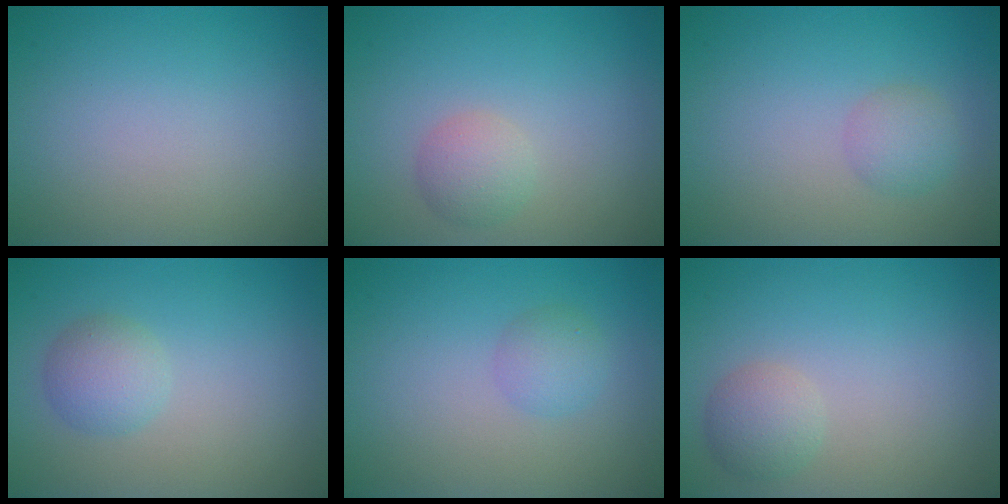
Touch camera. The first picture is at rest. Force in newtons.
{"total": 2.1, "press": 2.1, "slide": 0.1}
{"total": 1.6, "press": 1.6, "slide": 0.2}
{"total": 2.4, "press": 2.4, "slide": 0.0}
{"total": 1.8, "press": 1.8, "slide": 0.0}
{"total": 2.1, "press": 2.1, "slide": 0.0}